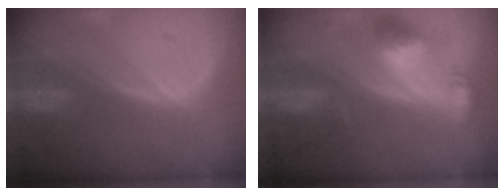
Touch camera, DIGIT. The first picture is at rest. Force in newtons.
{"total": 6.7, "press": 6.3, "slide": 2.5}